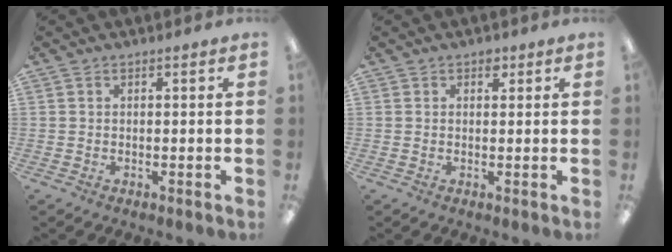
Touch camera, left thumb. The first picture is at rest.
{"total": 1.6, "force": [1.0, 0.9, 0.7], "torque": [0.000, -0.004, 0.015]}